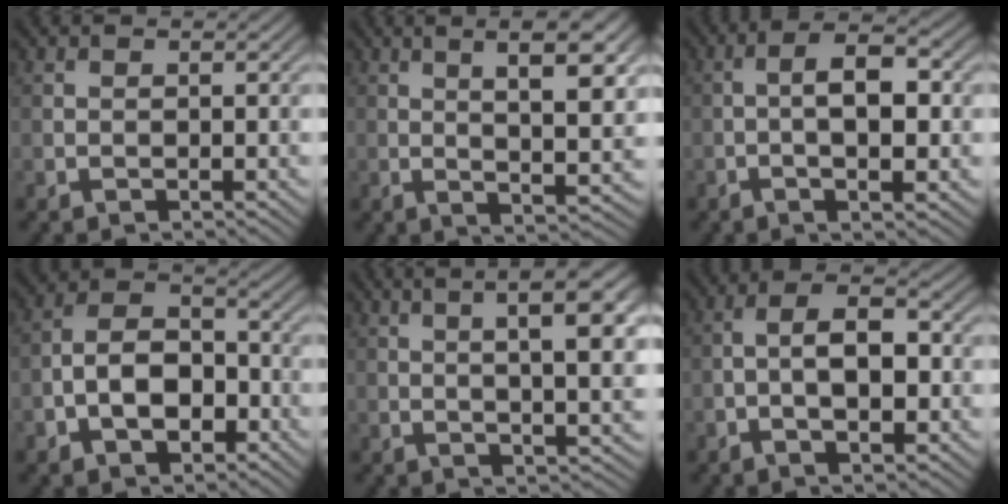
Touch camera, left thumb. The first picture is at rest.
{"total": 10.5, "force": [3.5, 2.8, 9.5], "torque": [-0.129, 0.009, 0.054]}
{"total": 6.5, "force": [-0.8, 2.0, 6.2], "torque": [-0.109, 0.009, -0.017]}
{"total": 8.2, "force": [-3.0, 5.1, 5.7], "torque": [-0.104, 0.004, -0.062]}
{"total": 10.3, "force": [3.3, 2.5, 9.4], "torque": [-0.127, 0.019, 0.047]}
{"total": 7.0, "force": [-1.4, 2.9, 6.2], "torque": [-0.110, 0.011, -0.028]}